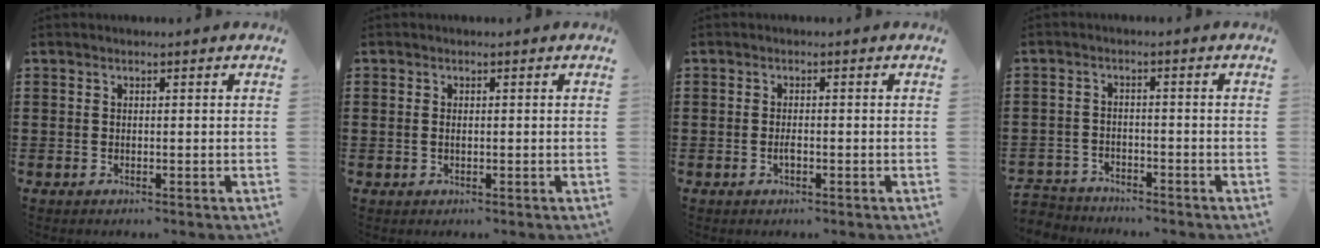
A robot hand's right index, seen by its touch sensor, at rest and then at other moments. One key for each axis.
{"total": 0.8, "fx": 0.0, "fy": 0.4, "fz": 0.7, "tx": -0.016, "ty": 0.002, "tz": -0.001}
{"total": 1.6, "fx": -0.5, "fy": 0.5, "fz": 1.4, "tx": -0.027, "ty": -0.001, "tz": -0.009}
{"total": 3.0, "fx": -3.0, "fy": 0.4, "fz": -0.3, "tx": -0.004, "ty": -0.002, "tz": -0.067}